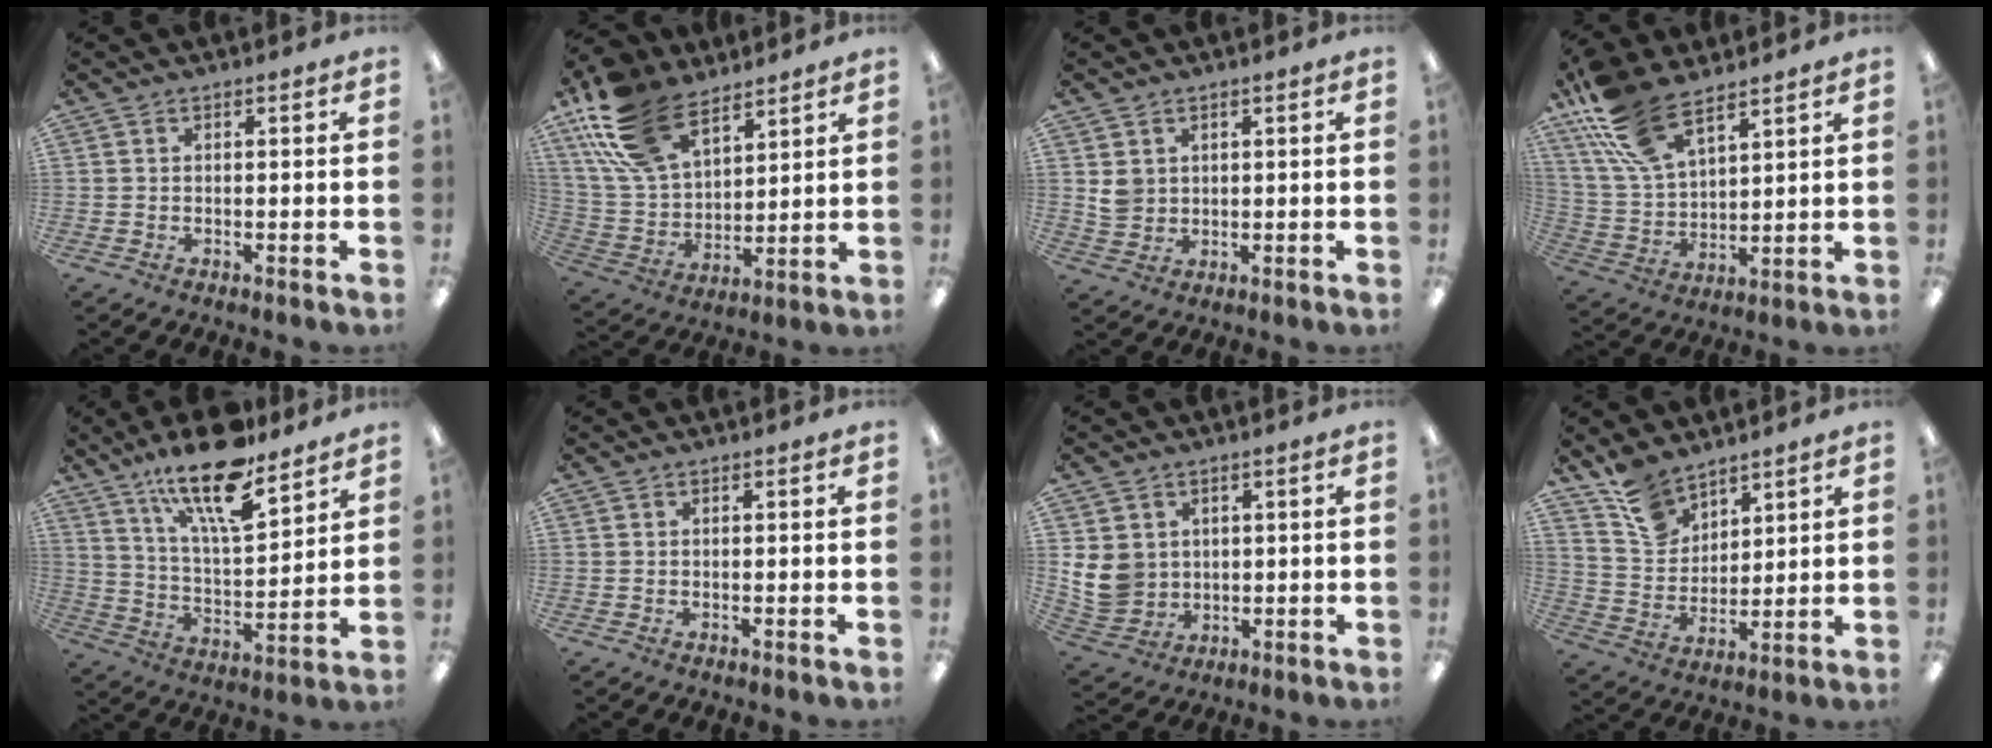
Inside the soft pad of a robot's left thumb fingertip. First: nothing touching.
{"total": 19.8, "force": [13.0, 10.5, 10.6], "torque": [-0.238, -0.049, 0.243]}
{"total": 4.2, "force": [1.7, 3.8, 0.9], "torque": [-0.010, -0.001, 0.031]}
{"total": 16.1, "force": [11.4, 7.1, 8.8], "torque": [-0.206, -0.040, 0.215]}
{"total": 18.9, "force": [13.7, 5.7, 11.7], "torque": [-0.198, -0.079, 0.230]}
{"total": 0.0}
{"total": 8.8, "force": [1.8, 8.0, 3.0], "torque": [-0.069, -0.005, 0.042]}
{"total": 10.7, "force": [8.4, 6.2, 2.7], "torque": [-0.067, -0.044, 0.165]}